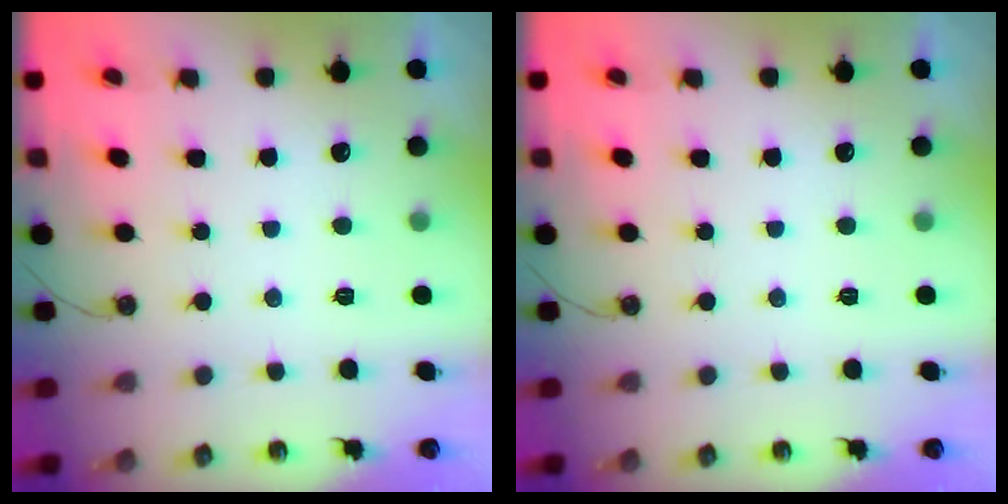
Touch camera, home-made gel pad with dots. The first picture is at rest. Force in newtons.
{"total": 0.0}